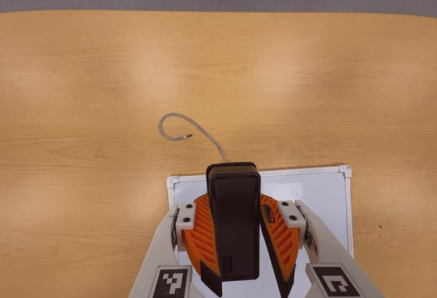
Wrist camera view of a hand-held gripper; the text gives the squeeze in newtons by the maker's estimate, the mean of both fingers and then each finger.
{"total": 11.0, "left": 10.4, "right": 11.7}